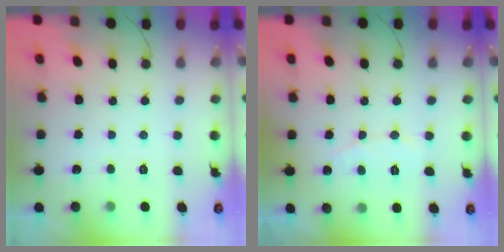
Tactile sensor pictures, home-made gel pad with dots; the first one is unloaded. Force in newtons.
{"total": 5.2, "press": 5.2, "slide": 0.4}